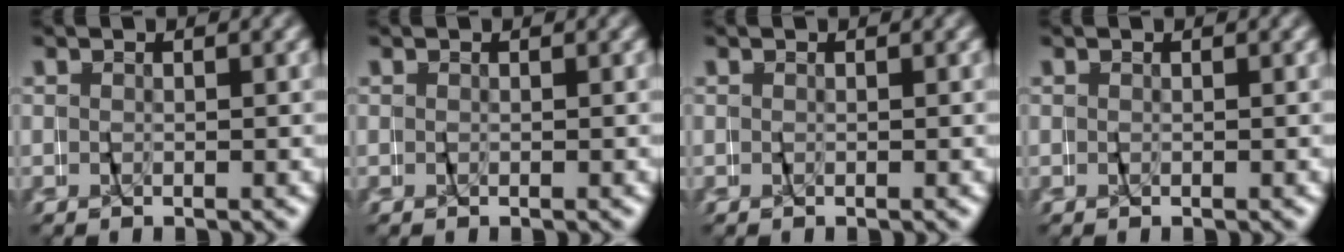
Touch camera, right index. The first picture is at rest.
{"total": 0.0}
{"total": 0.0}
{"total": 0.0}